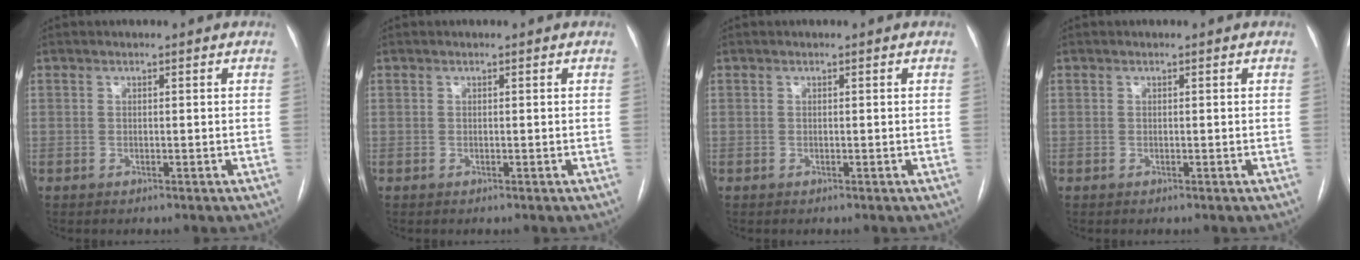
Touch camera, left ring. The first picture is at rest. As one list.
[{"total": 0.0}, {"total": 0.0}, {"total": 0.0}]